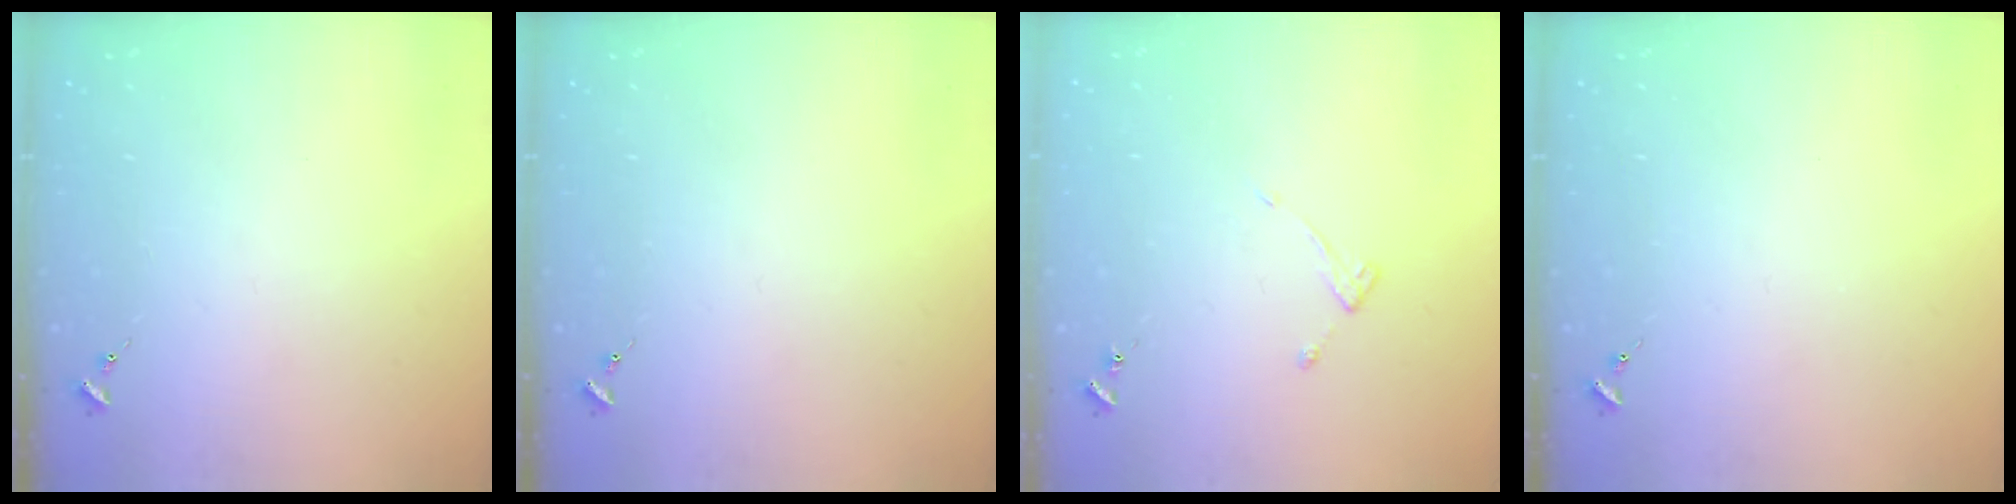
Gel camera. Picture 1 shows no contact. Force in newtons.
{"total": 0.0}
{"total": 3.6, "press": 3.6, "slide": 0.5}
{"total": 0.0}